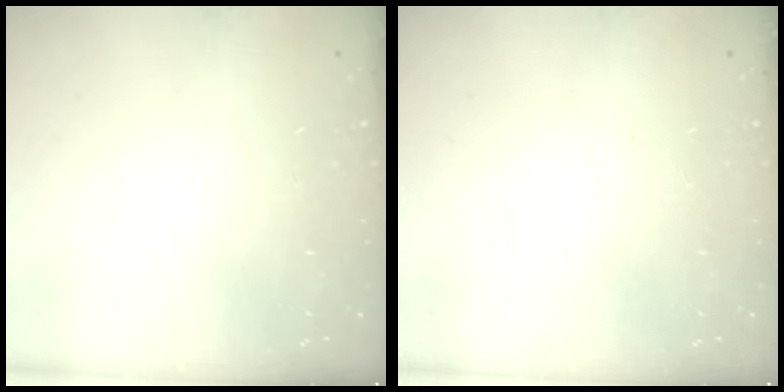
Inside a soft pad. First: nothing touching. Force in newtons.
{"total": 0.0}